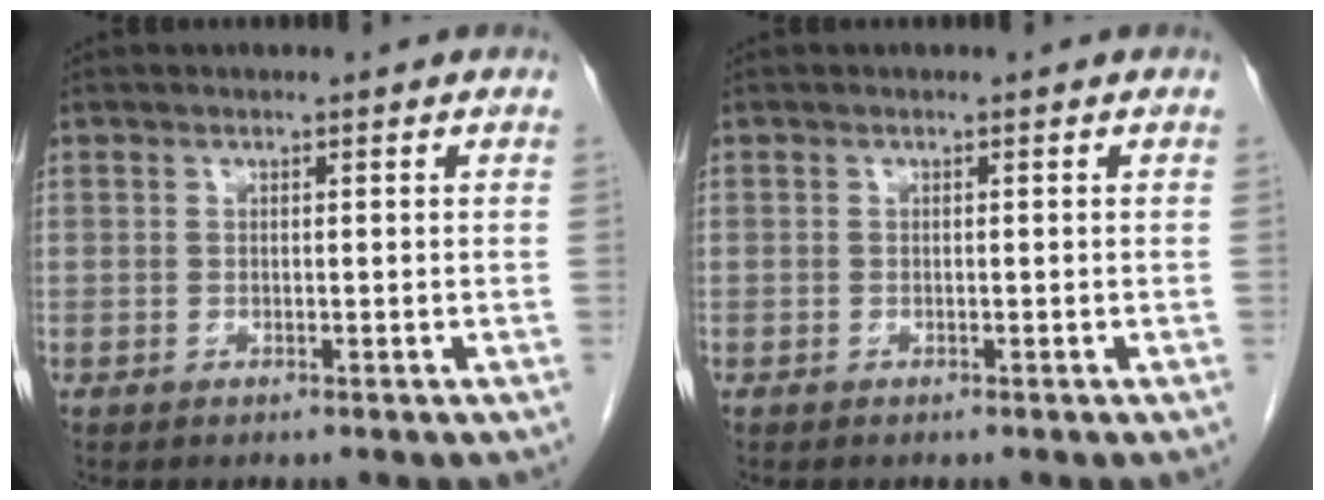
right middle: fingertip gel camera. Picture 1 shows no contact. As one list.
[{"total": 0.0}]